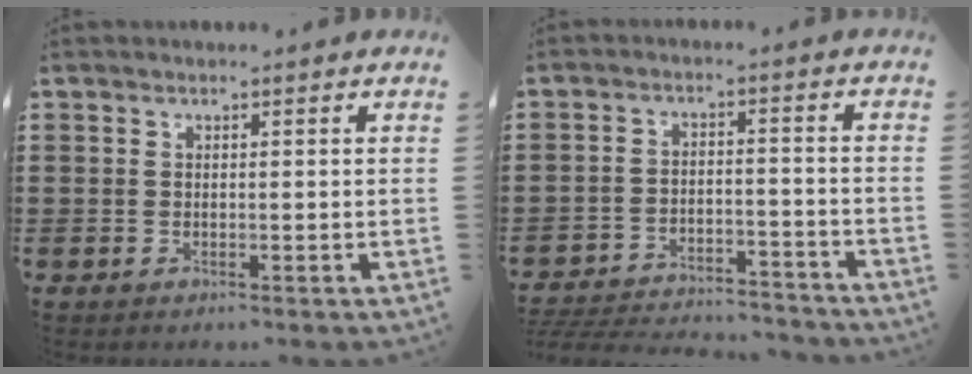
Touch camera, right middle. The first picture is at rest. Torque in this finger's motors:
{"motor_torque": [1.42, -0.72, 0.66, 0.20]}